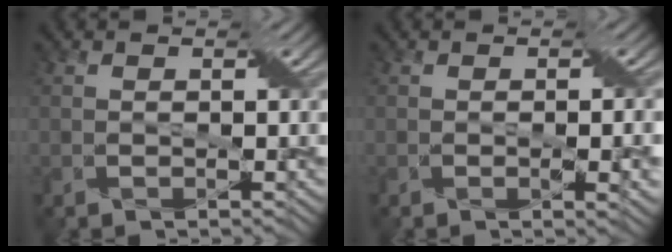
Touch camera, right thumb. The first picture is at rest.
{"total": 3.8, "force": [-0.7, 1.0, 3.6], "torque": [-0.054, -0.003, -0.009]}